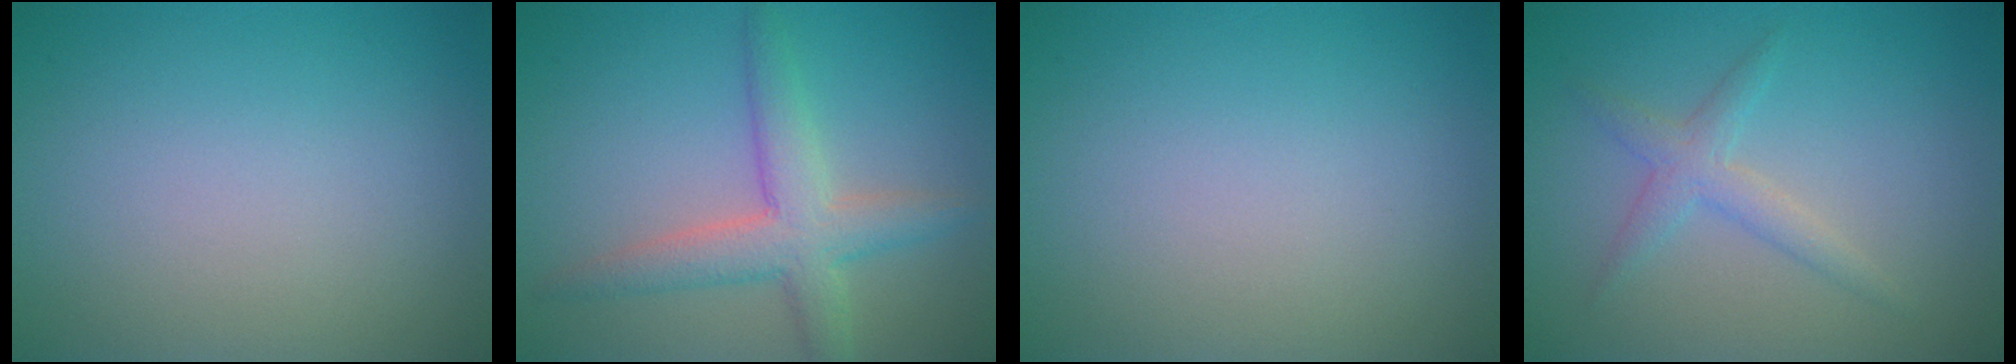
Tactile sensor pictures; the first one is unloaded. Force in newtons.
{"total": 4.4, "press": 4.4, "slide": 0.3}
{"total": 0.0}
{"total": 2.1, "press": 2.1, "slide": 0.1}